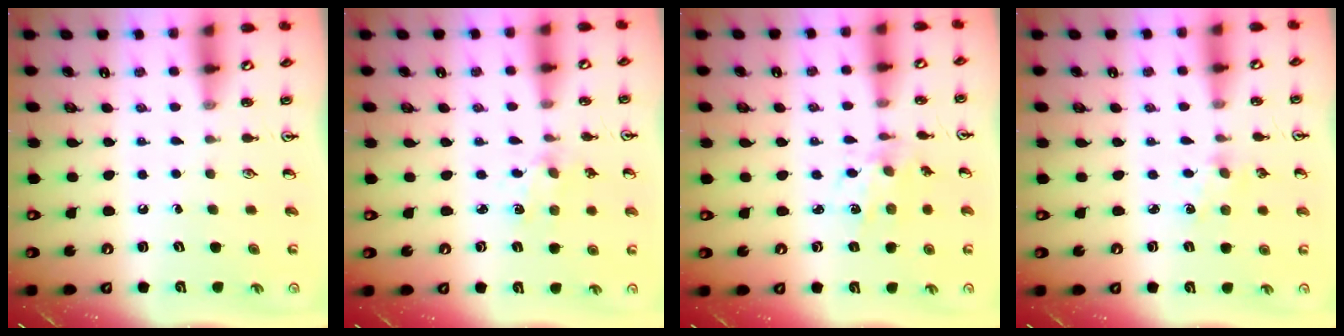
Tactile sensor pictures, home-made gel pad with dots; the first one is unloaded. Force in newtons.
{"total": 1.5, "press": 1.4, "slide": 0.4}
{"total": 3.7, "press": 3.6, "slide": 1.0}
{"total": 2.1, "press": 2.1, "slide": 0.3}